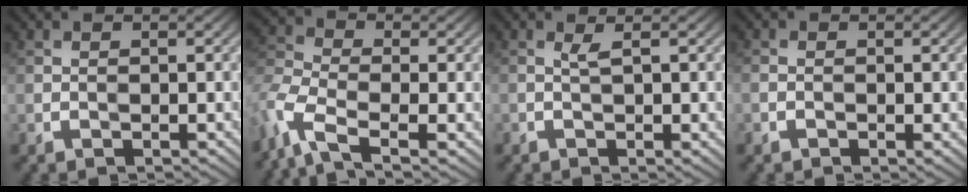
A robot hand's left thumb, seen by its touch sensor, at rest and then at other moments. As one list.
[{"total": 7.3, "force": [-4.3, 2.8, 5.2], "torque": [-0.124, -0.010, -0.100]}, {"total": 1.3, "force": [0.5, 0.1, 1.2], "torque": [-0.023, 0.005, 0.007]}, {"total": 1.1, "force": [-0.4, 0.6, 0.9], "torque": [-0.014, 0.001, -0.006]}]